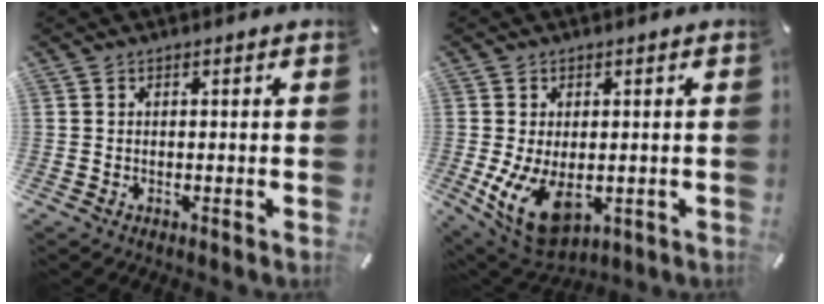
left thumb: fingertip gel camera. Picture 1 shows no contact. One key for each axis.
{"total": 10.5, "fx": -1.5, "fy": 6.5, "fz": 8.1, "tx": -0.167, "ty": -0.012, "tz": -0.022}